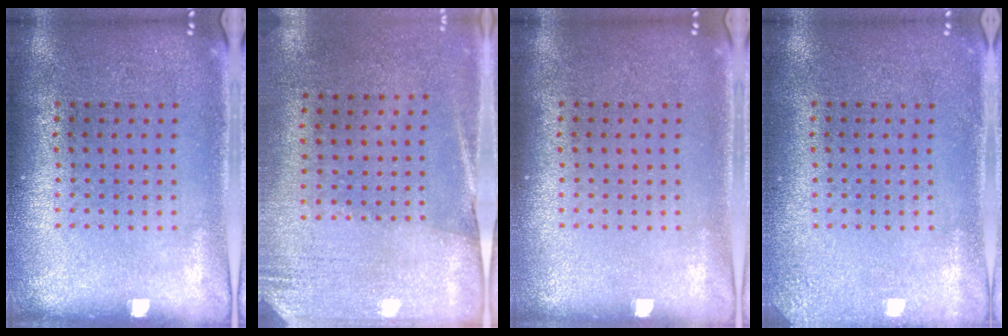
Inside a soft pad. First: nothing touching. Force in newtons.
{"total": 2.6, "press": 2.3, "slide": 1.3}
{"total": 0.0}
{"total": 1.6, "press": 1.6, "slide": 0.2}